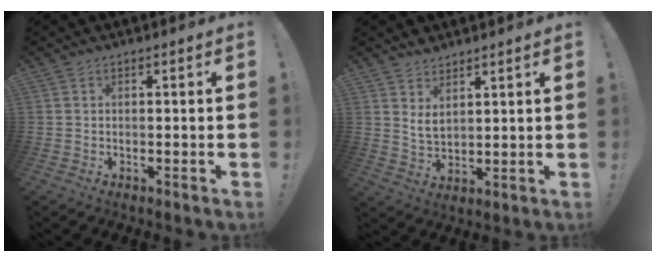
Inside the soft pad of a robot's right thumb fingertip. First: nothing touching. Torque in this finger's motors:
{"motor_torque": [0.01, 0.08, 0.06, -0.06, 0.08]}